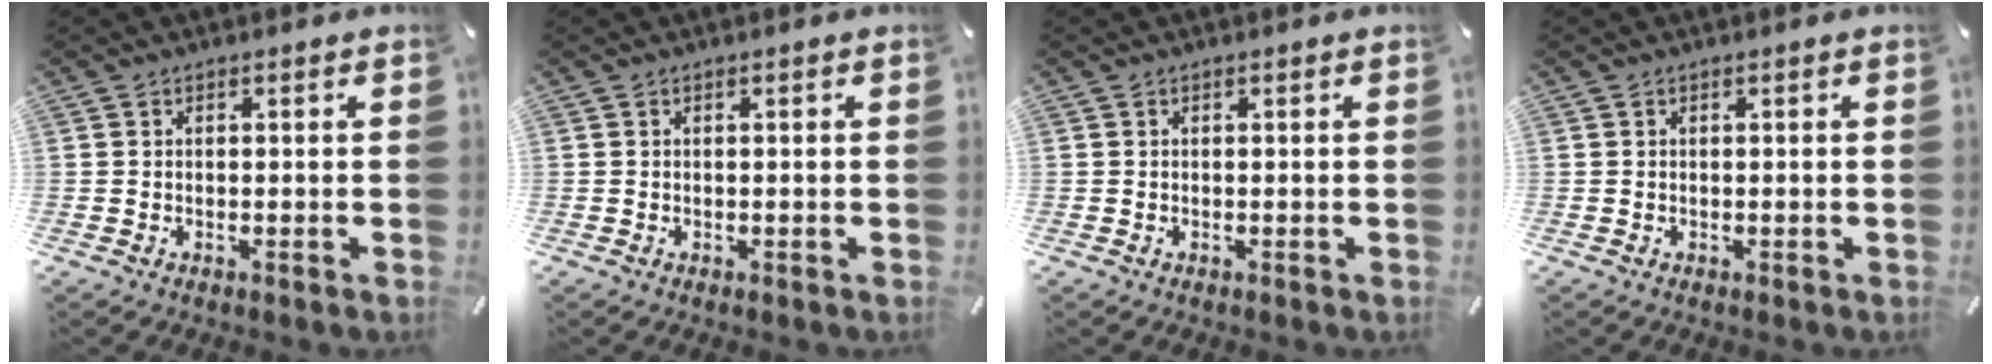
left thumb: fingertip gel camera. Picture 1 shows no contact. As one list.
[{"total": 0.0}, {"total": 0.0}, {"total": 0.0}]